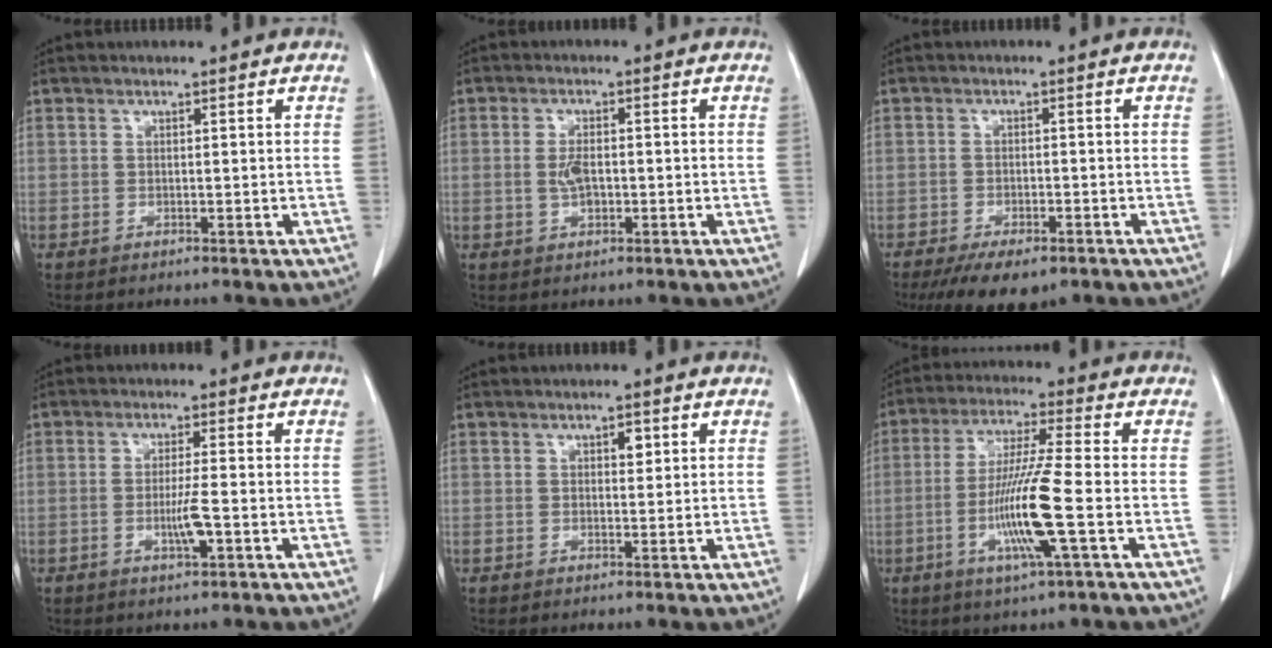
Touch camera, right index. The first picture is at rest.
{"total": 3.2, "force": [-0.4, 1.3, 2.8], "torque": [-0.058, 0.001, -0.007]}
{"total": 8.2, "force": [-5.8, 3.1, 4.8], "torque": [-0.069, -0.009, -0.085]}
{"total": 3.9, "force": [-1.1, -0.1, 3.7], "torque": [-0.070, -0.006, -0.020]}
{"total": 1.6, "force": [0.7, 0.8, 1.3], "torque": [-0.017, 0.000, 0.010]}
{"total": 11.6, "force": [-3.1, -0.9, 11.2], "torque": [-0.223, -0.016, -0.065]}